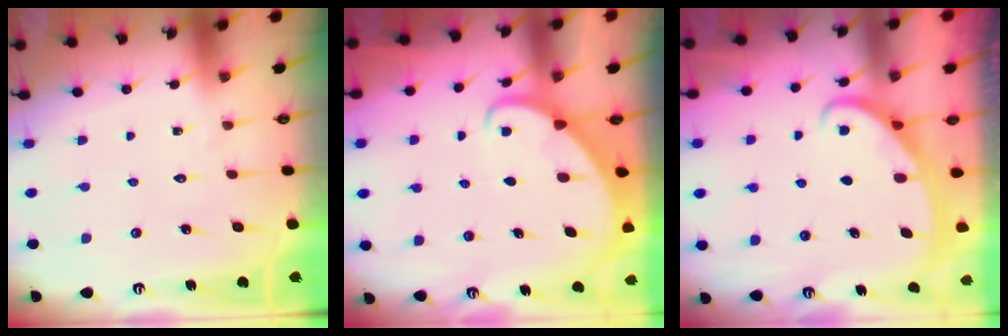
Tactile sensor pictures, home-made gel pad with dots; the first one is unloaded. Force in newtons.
{"total": 2.7, "press": 2.6, "slide": 0.4}
{"total": 2.5, "press": 2.5, "slide": 0.4}